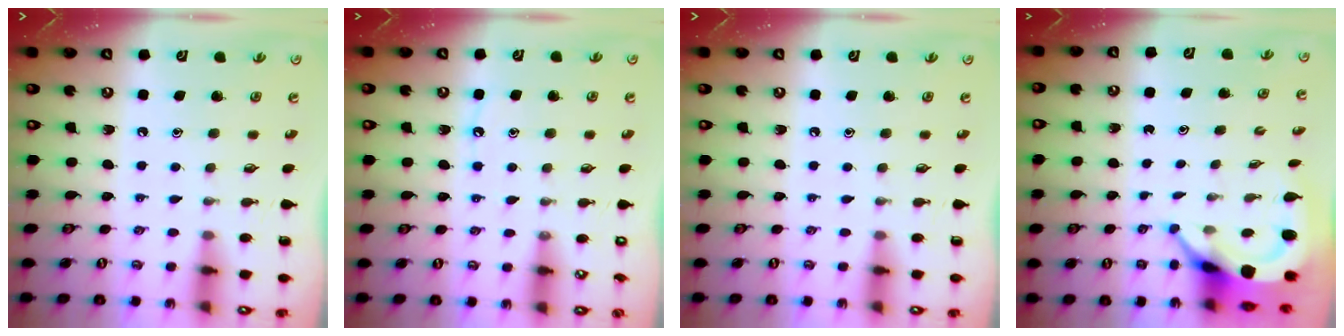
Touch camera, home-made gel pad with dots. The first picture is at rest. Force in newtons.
{"total": 5.6, "press": 5.6, "slide": 0.7}
{"total": 0.0}
{"total": 5.4, "press": 5.4, "slide": 0.8}